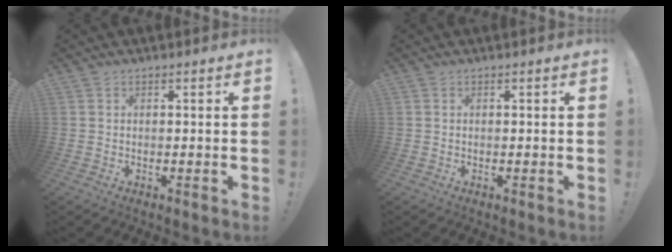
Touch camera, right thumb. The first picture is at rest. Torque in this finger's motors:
{"motor_torque": [0.20, 0.02, -0.04, 0.04, 0.07]}